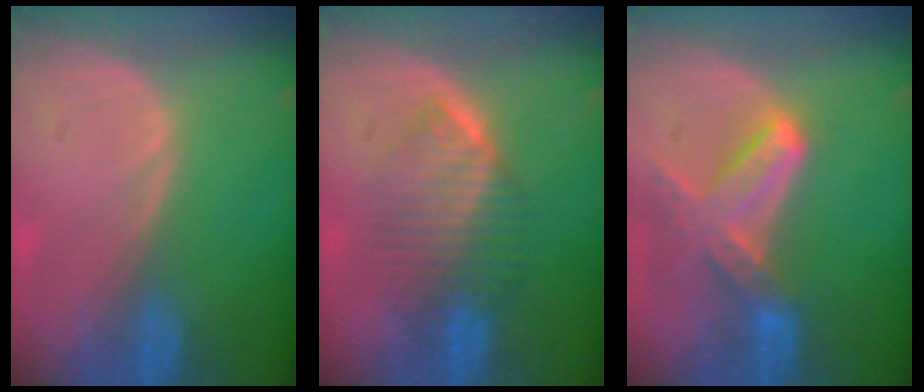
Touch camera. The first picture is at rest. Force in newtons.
{"total": 6.6, "press": 6.5, "slide": 1.0}
{"total": 7.6, "press": 6.9, "slide": 3.4}